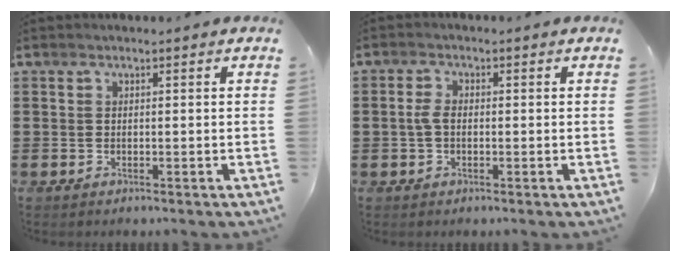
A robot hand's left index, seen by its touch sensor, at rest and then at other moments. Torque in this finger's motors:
{"motor_torque": [0.81, 1.32, 0.22, 0.04]}